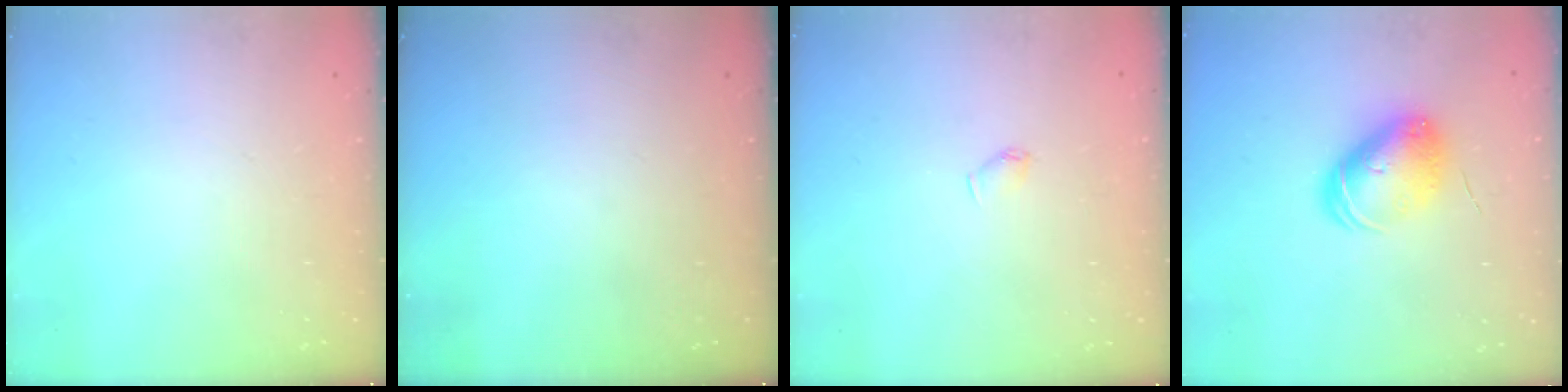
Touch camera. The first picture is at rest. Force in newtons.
{"total": 0.0}
{"total": 3.8, "press": 3.7, "slide": 0.8}
{"total": 9.6, "press": 9.6, "slide": 0.8}